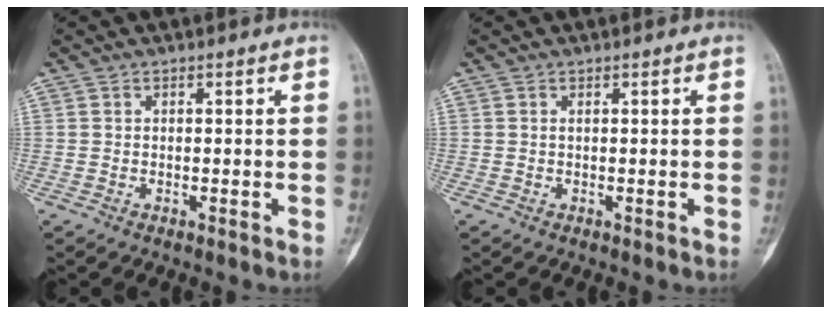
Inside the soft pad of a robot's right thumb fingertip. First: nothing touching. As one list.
[{"total": 0.0}]